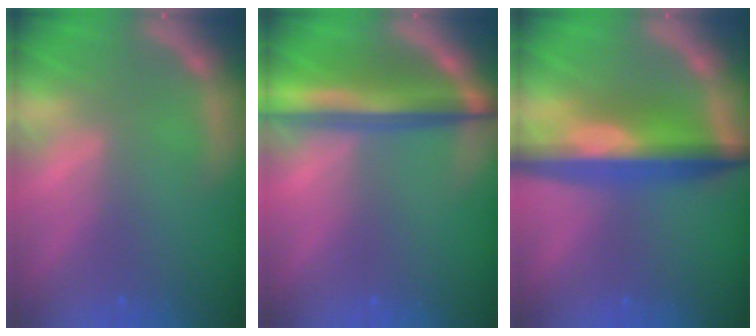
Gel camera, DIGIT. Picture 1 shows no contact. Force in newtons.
{"total": 7.6}
{"total": 8.6}